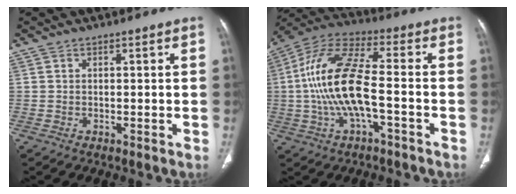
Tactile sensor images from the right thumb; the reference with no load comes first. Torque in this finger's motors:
{"motor_torque": [2.02, 2.99, 2.14, -0.21, 0.76]}